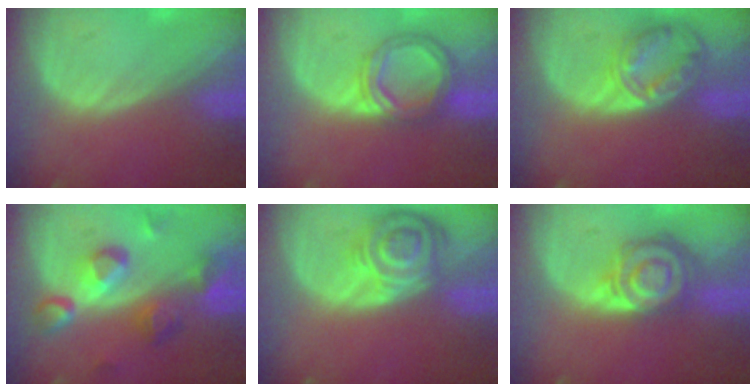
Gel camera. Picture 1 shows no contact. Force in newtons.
{"total": 5.9, "press": 5.9, "slide": 0.3}
{"total": 8.2, "press": 7.0, "slide": 4.3}
{"total": 9.4, "press": 8.1, "slide": 4.6}
{"total": 8.4, "press": 7.4, "slide": 3.8}
{"total": 8.0, "press": 7.1, "slide": 3.7}